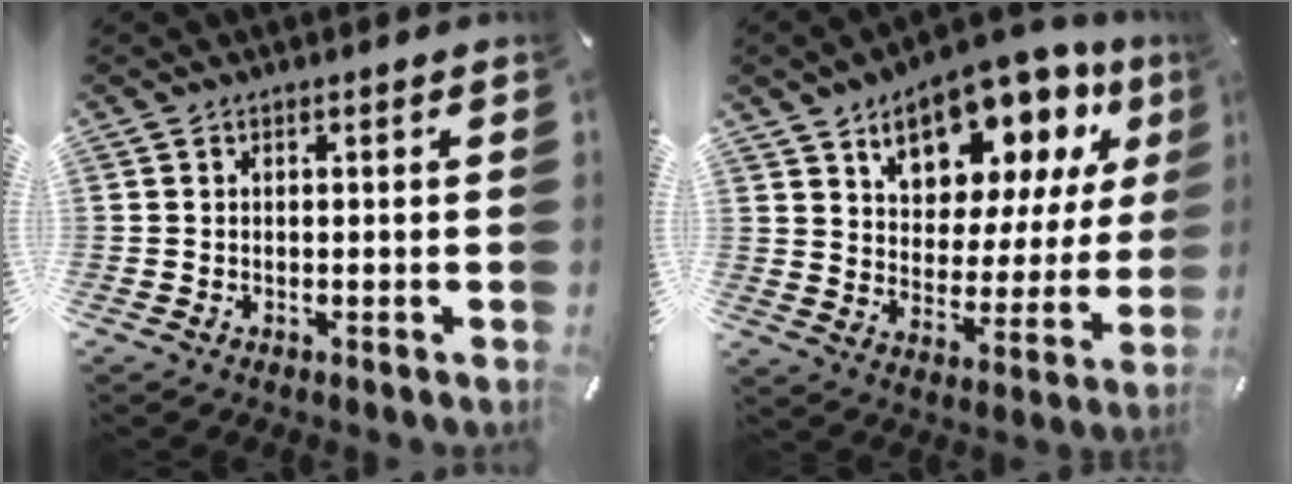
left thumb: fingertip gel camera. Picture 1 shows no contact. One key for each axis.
{"total": 16.2, "fx": 11.5, "fy": 8.5, "fz": 7.6, "tx": -0.123, "ty": -0.080, "tz": 0.195}